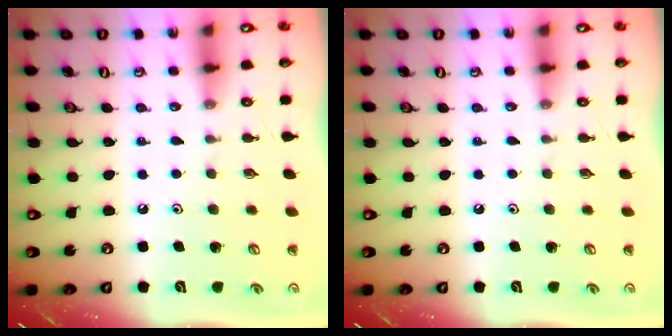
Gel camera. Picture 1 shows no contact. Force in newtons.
{"total": 0.0}